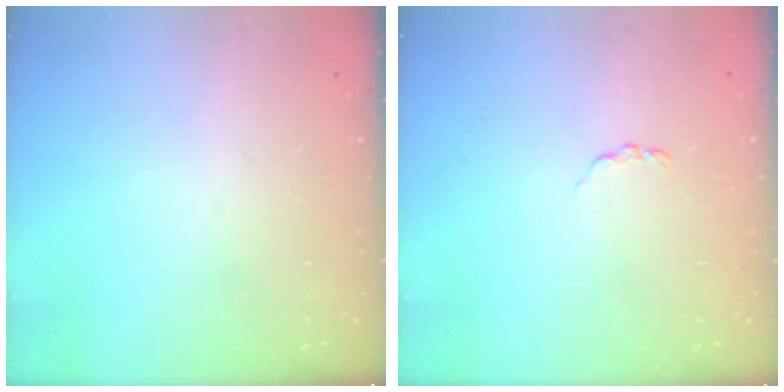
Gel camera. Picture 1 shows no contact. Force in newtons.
{"total": 2.8, "press": 2.7, "slide": 0.4}